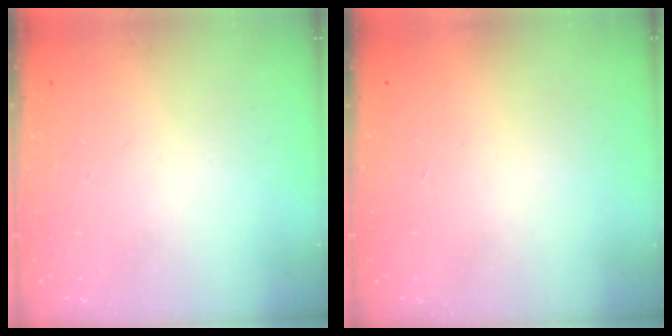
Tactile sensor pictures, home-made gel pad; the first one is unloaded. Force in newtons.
{"total": 1.5, "press": 1.5, "slide": 0.1}